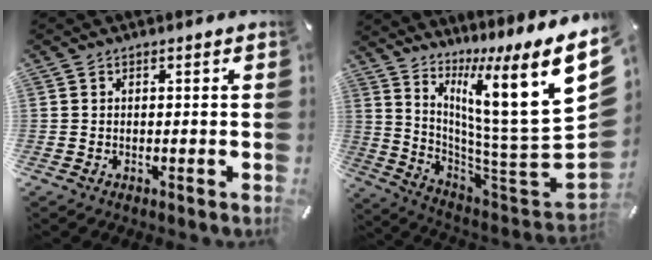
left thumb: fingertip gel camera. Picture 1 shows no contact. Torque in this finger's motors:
{"motor_torque": [3.56, 1.45, 0.95, -0.94, 0.65]}